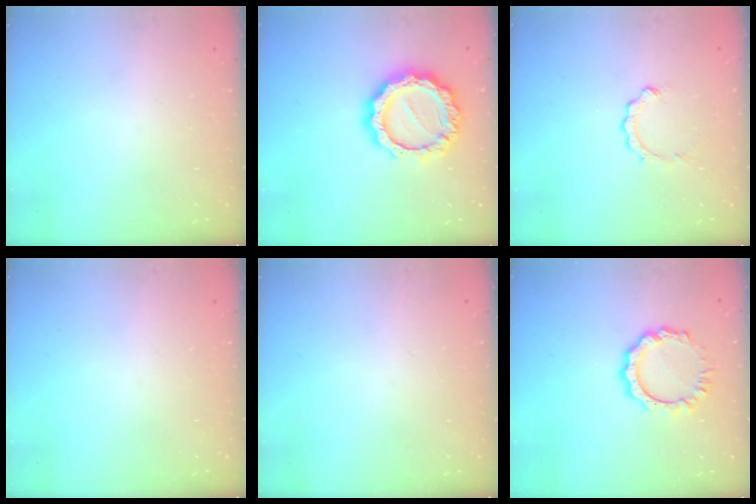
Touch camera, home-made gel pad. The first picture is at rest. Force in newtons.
{"total": 13.8, "press": 13.8, "slide": 0.9}
{"total": 2.4, "press": 2.4, "slide": 0.3}
{"total": 0.0}
{"total": 0.0}
{"total": 8.6, "press": 8.6, "slide": 0.6}